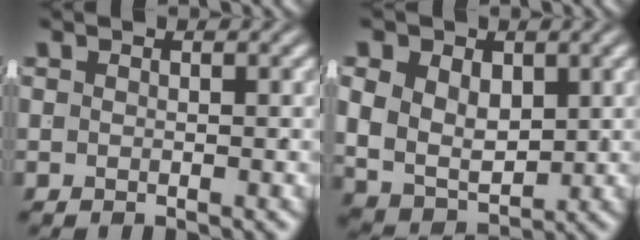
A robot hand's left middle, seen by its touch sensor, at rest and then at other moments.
{"total": 9.2, "force": [0.4, 7.8, 4.9], "torque": [-0.114, -0.035, 0.011]}